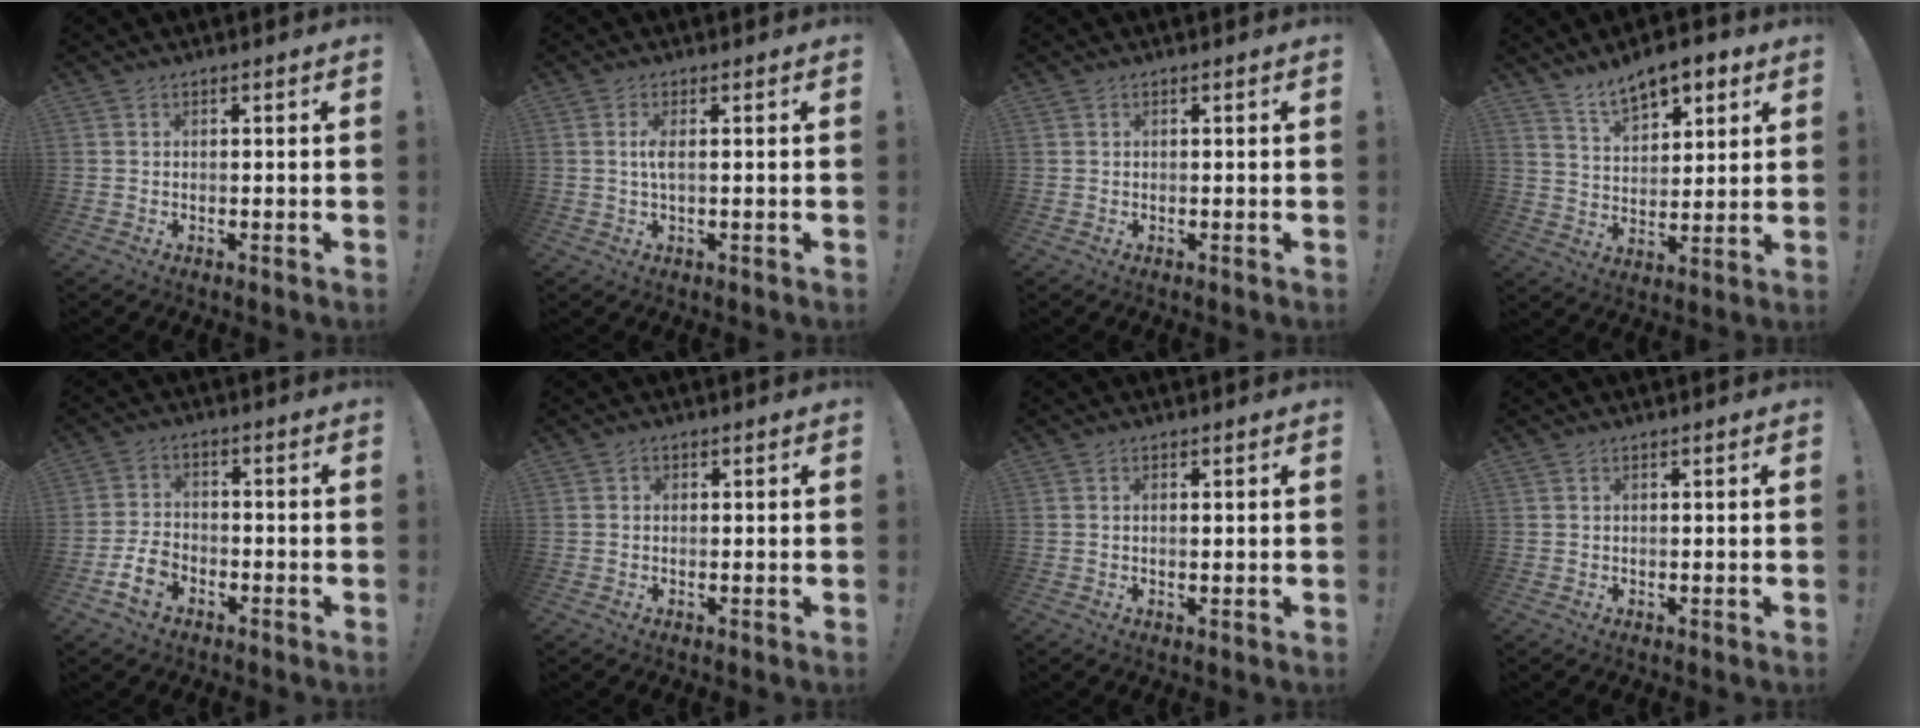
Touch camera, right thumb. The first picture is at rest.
{"total": 3.0, "force": [0.3, 0.5, 2.9], "torque": [-0.063, -0.002, 0.001]}
{"total": 0.0}
{"total": 10.7, "force": [7.8, 5.1, 5.3], "torque": [-0.079, -0.042, 0.145]}
{"total": 8.1, "force": [-4.4, 5.2, 4.4], "torque": [-0.085, 0.020, -0.078]}
{"total": 0.8, "force": [-0.1, 0.8, 0.2], "torque": [-0.003, 0.003, -0.002]}
{"total": 0.8, "force": [0.3, 0.3, 0.7], "torque": [-0.008, -0.001, 0.004]}
{"total": 0.5, "force": [0.1, 0.5, 0.0], "torque": [0.001, 0.002, 0.003]}